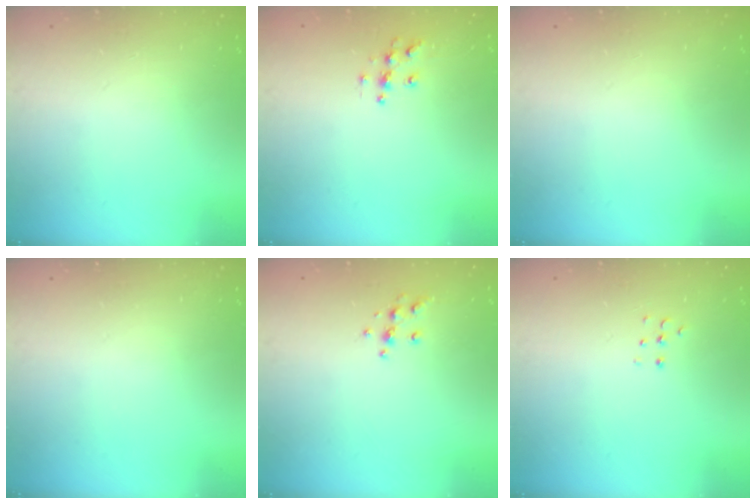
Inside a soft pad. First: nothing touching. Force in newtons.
{"total": 5.7, "press": 5.7, "slide": 0.5}
{"total": 0.0}
{"total": 0.0}
{"total": 6.2, "press": 6.2, "slide": 0.6}
{"total": 3.8, "press": 3.8, "slide": 0.6}